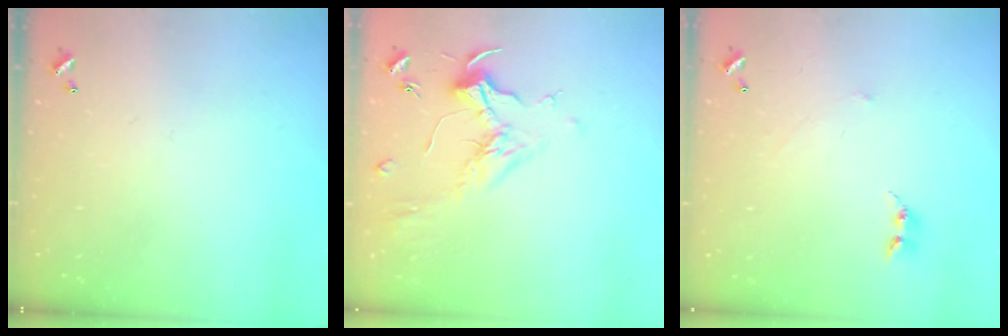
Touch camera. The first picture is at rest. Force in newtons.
{"total": 2.0, "press": 1.9, "slide": 0.7}
{"total": 2.6, "press": 2.6, "slide": 0.3}